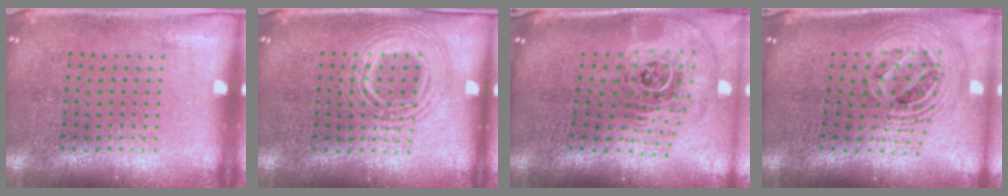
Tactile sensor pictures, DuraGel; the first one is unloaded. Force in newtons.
{"total": 2.8, "press": 2.7, "slide": 0.2}
{"total": 2.8, "press": 1.8, "slide": 2.1}
{"total": 2.5, "press": 1.8, "slide": 1.7}